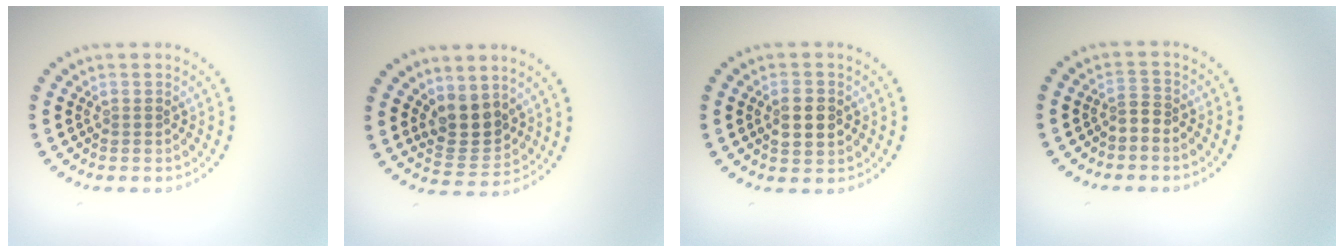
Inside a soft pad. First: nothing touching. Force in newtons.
{"total": 3.6, "press": 3.3, "slide": 1.5}
{"total": 2.8, "press": 2.8, "slide": 0.1}
{"total": 1.2, "press": 0.7, "slide": 1.0}